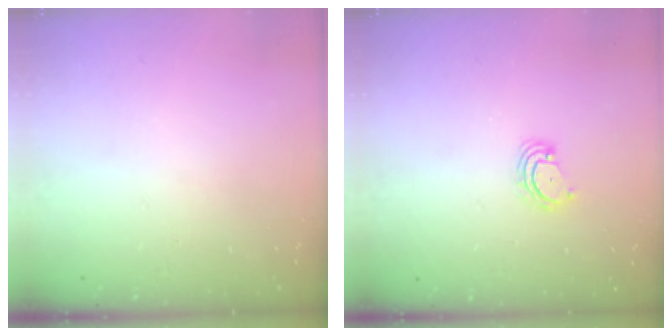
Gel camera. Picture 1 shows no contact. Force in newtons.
{"total": 3.8, "press": 3.8, "slide": 0.5}